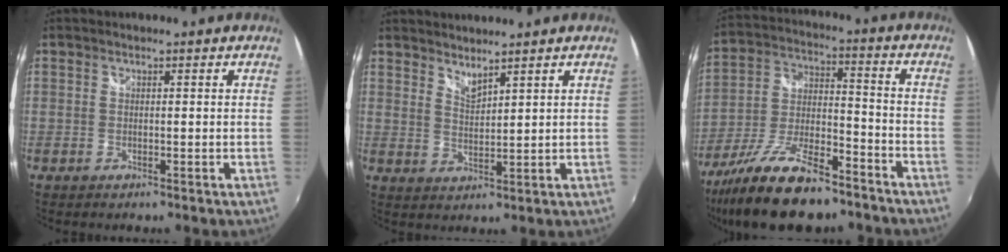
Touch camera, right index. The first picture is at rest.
{"total": 3.5, "force": [3.3, 0.0, 1.1], "torque": [-0.017, -0.005, 0.056]}
{"total": 18.7, "force": [-13.8, 5.9, 11.1], "torque": [-0.225, -0.024, -0.237]}